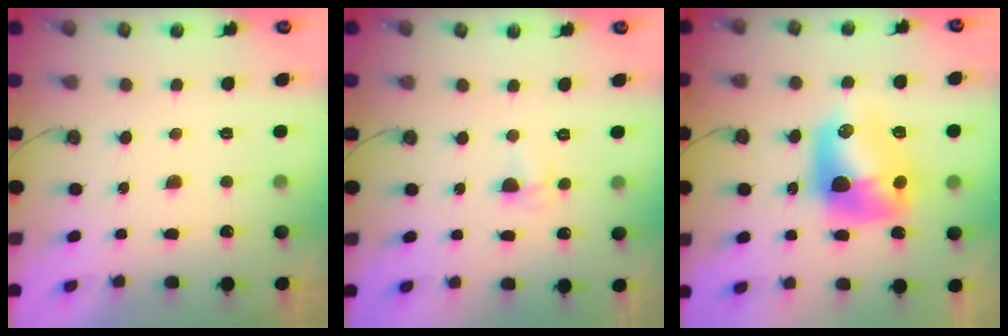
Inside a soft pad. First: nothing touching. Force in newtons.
{"total": 3.7, "press": 2.0, "slide": 3.1}
{"total": 12.8, "press": 12.8, "slide": 1.1}